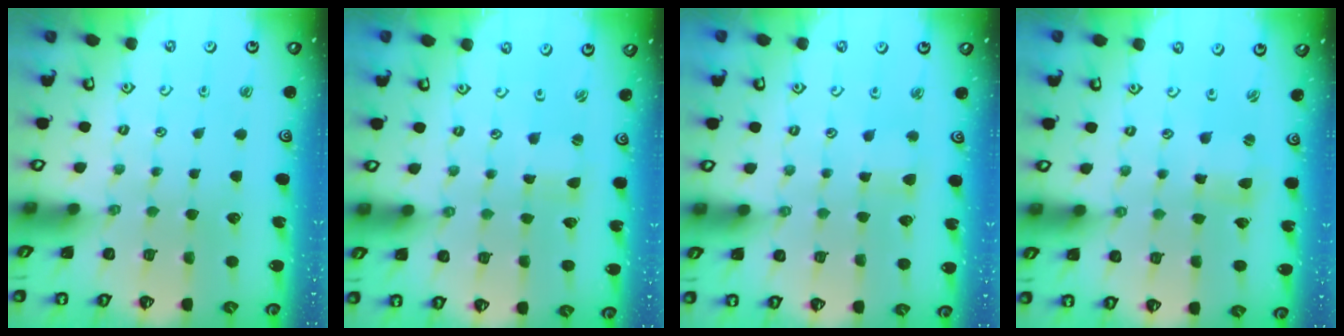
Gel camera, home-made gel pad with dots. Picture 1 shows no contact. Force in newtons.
{"total": 0.8, "press": 0.8, "slide": 0.0}
{"total": 3.5, "press": 3.5, "slide": 0.5}
{"total": 1.8, "press": 1.8, "slide": 0.2}